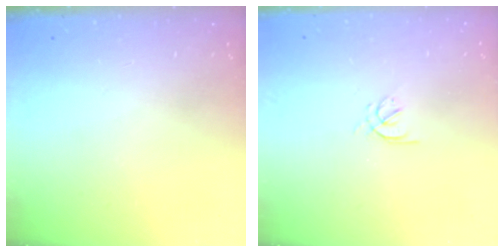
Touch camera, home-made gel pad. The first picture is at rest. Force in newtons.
{"total": 2.1, "press": 2.0, "slide": 0.6}